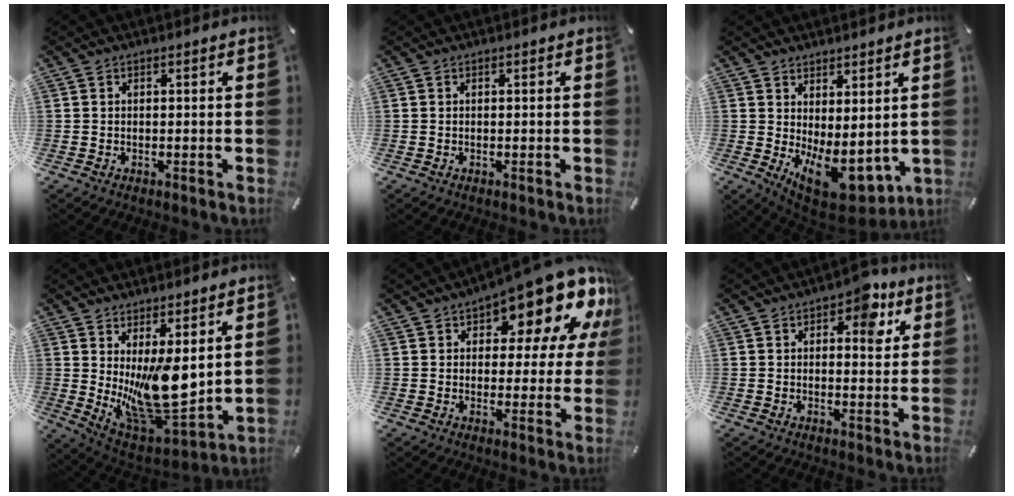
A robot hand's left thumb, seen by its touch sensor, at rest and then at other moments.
{"total": 0.0}
{"total": 10.1, "force": [-0.7, 6.2, 8.0], "torque": [-0.095, -0.030, 0.005]}
{"total": 15.6, "force": [2.8, 8.0, 13.1], "torque": [-0.213, -0.074, 0.067]}
{"total": 17.4, "force": [11.7, 7.3, 10.7], "torque": [-0.138, -0.095, 0.193]}
{"total": 8.6, "force": [3.6, 4.9, 6.0], "torque": [-0.054, -0.019, 0.052]}